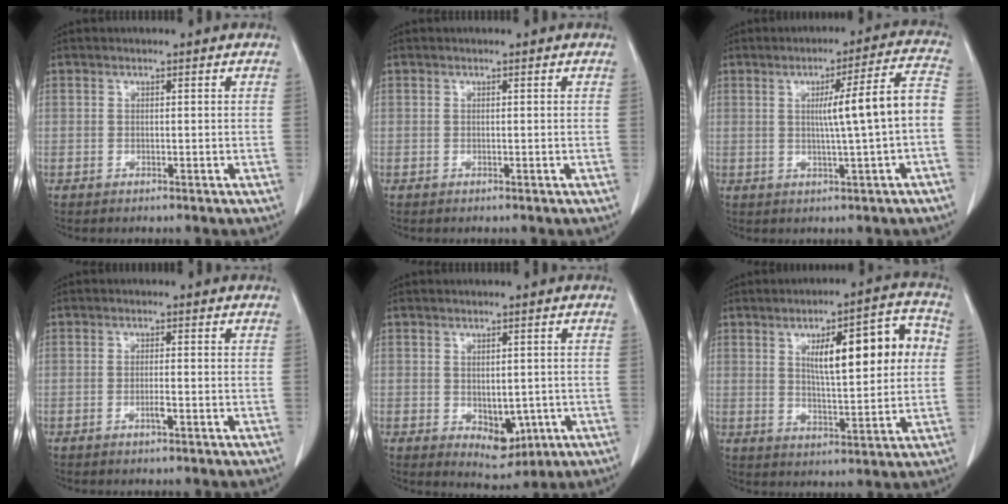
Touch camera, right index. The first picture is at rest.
{"total": 0.0}
{"total": 9.6, "force": [-0.5, -0.7, 9.5], "torque": [-0.135, 0.015, -0.006]}
{"total": 1.7, "force": [-0.8, 0.1, 1.5], "torque": [-0.030, -0.001, -0.014]}
{"total": 5.5, "force": [-1.3, 3.2, 4.2], "torque": [-0.052, -0.009, -0.003]}
{"total": 13.5, "force": [3.2, 3.2, 12.8], "torque": [-0.180, 0.025, 0.049]}